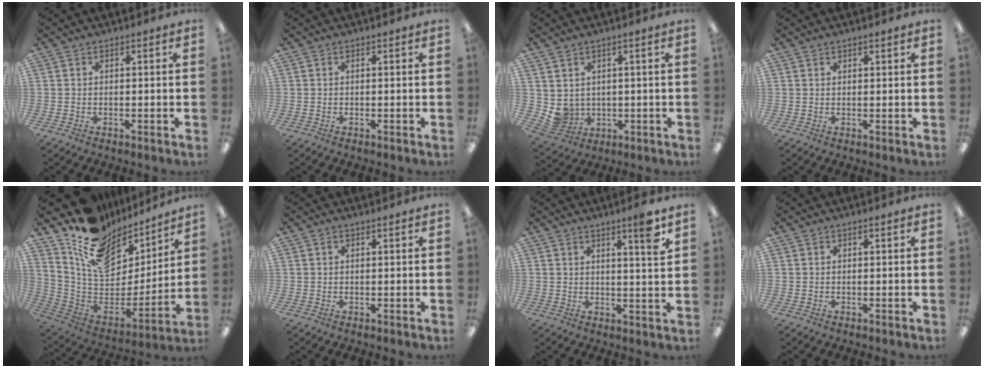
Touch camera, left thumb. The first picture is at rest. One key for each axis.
{"total": 0.0}
{"total": 4.3, "fx": 1.7, "fy": 3.8, "fz": 1.1, "tx": -0.048, "ty": -0.014, "tz": 0.033}
{"total": 0.8, "fx": 0.7, "fy": 0.2, "fz": 0.3, "tx": -0.007, "ty": 0.001, "tz": 0.013}
{"total": 17.0, "fx": 11.3, "fy": 9.7, "fz": 8.2, "tx": -0.151, "ty": -0.085, "tz": 0.202}
{"total": 0.7, "fx": 0.5, "fy": 0.3, "fz": 0.4, "tx": -0.008, "ty": 0.002, "tz": 0.009}
{"total": 5.7, "fx": 4.0, "fy": 0.1, "fz": 4.1, "tx": -0.059, "ty": -0.023, "tz": 0.060}
{"total": 0.0}